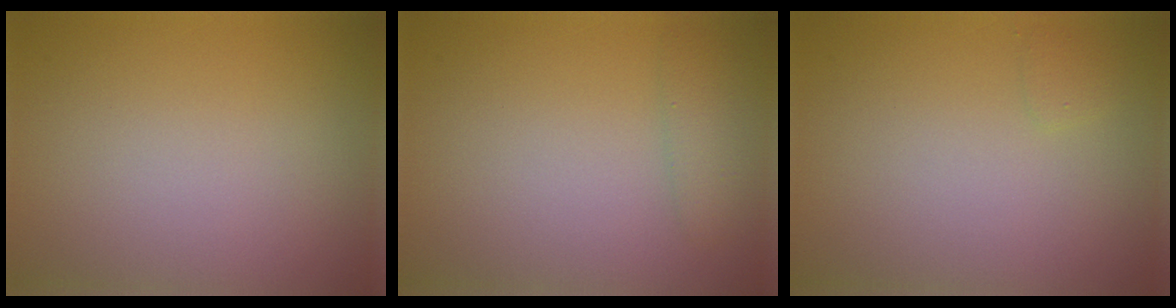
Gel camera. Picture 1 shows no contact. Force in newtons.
{"total": 1.5, "press": 1.5, "slide": 0.1}
{"total": 0.7, "press": 0.7, "slide": 0.1}